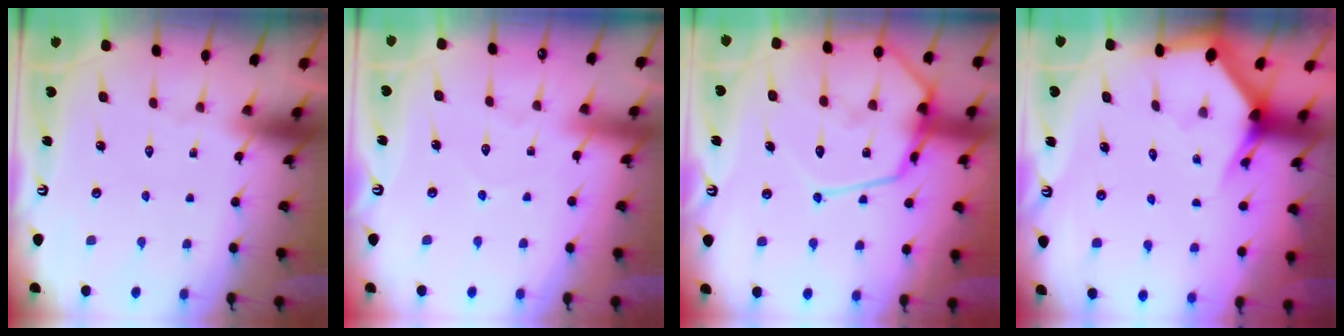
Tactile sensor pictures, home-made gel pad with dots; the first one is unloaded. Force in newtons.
{"total": 4.8, "press": 4.7, "slide": 0.5}
{"total": 19.1, "press": 19.0, "slide": 1.7}
{"total": 2.9, "press": 2.9, "slide": 0.2}